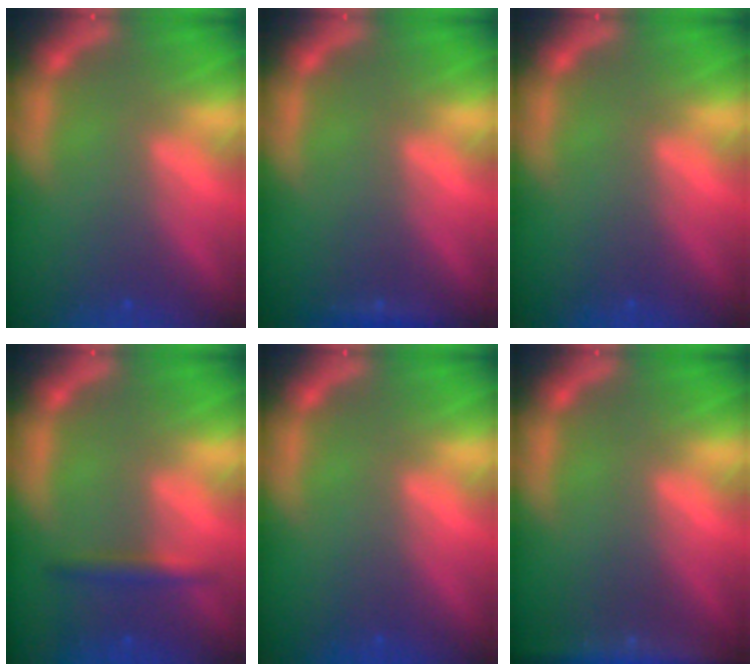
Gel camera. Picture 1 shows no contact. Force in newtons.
{"total": 0.9}
{"total": 0.0}
{"total": 1.9}
{"total": 0.0}
{"total": 6.0}